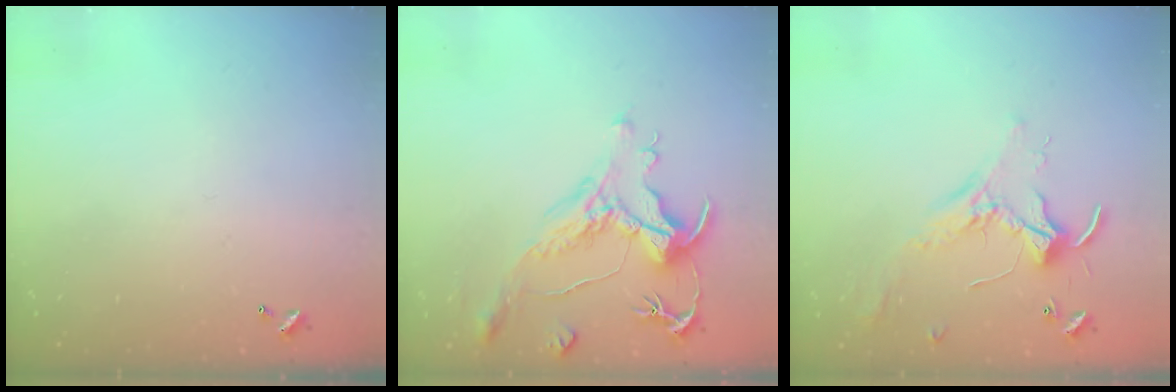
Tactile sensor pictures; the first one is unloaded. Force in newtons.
{"total": 1.4, "press": 0.7, "slide": 1.2}
{"total": 2.1, "press": 2.1, "slide": 0.4}